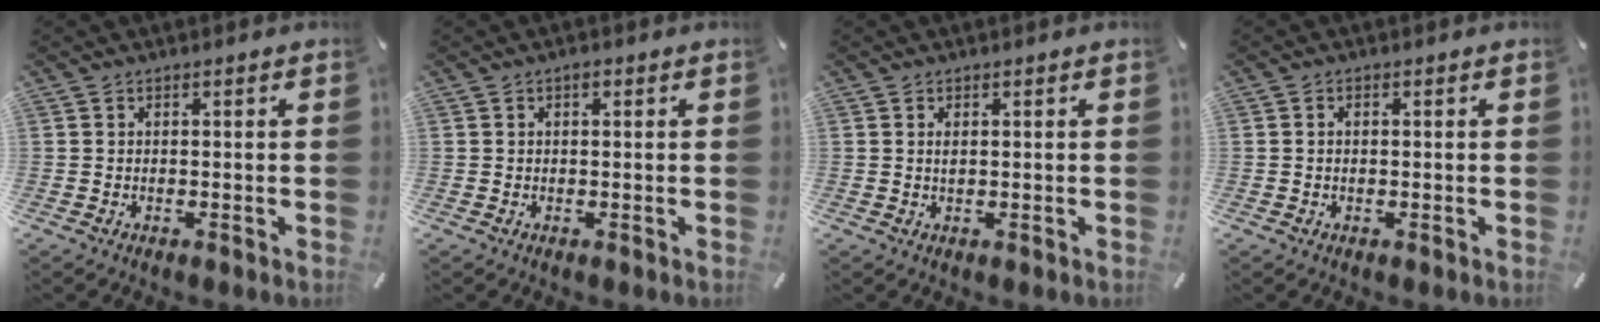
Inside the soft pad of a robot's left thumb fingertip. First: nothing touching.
{"total": 0.9, "force": [0.3, 0.5, 0.7], "torque": [-0.014, 0.005, 0.003]}
{"total": 1.1, "force": [0.3, 0.4, 1.0], "torque": [-0.020, 0.000, 0.005]}
{"total": 0.7, "force": [0.0, 0.5, 0.5], "torque": [-0.010, 0.004, -0.001]}